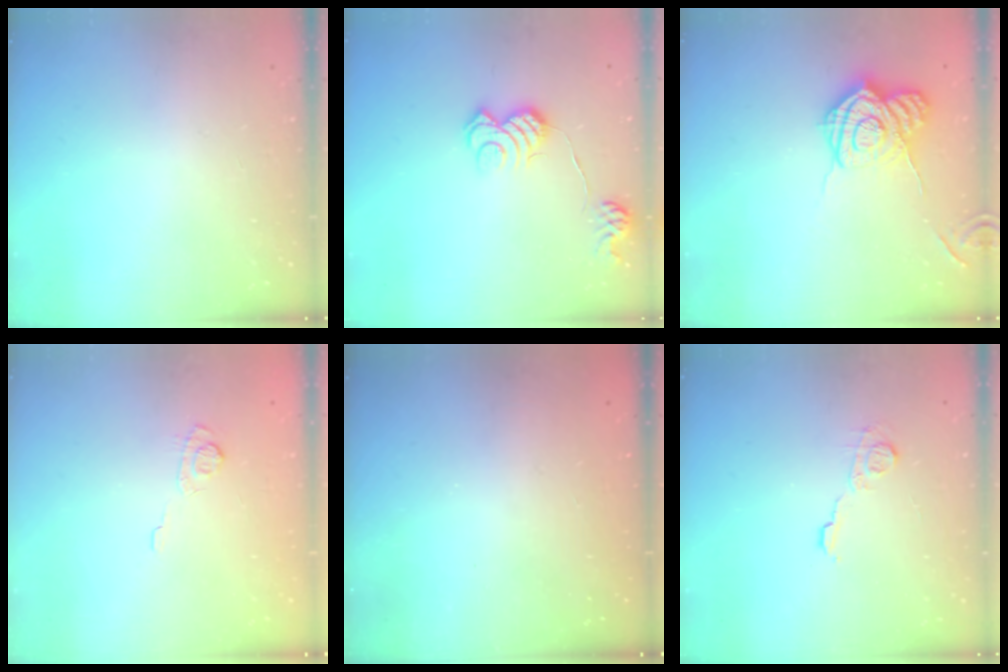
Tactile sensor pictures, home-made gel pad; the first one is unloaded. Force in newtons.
{"total": 11.1, "press": 11.0, "slide": 1.0}
{"total": 15.8, "press": 15.8, "slide": 0.8}
{"total": 8.2, "press": 8.0, "slide": 1.5}
{"total": 2.6, "press": 2.4, "slide": 0.8}
{"total": 7.3, "press": 7.2, "slide": 0.4}